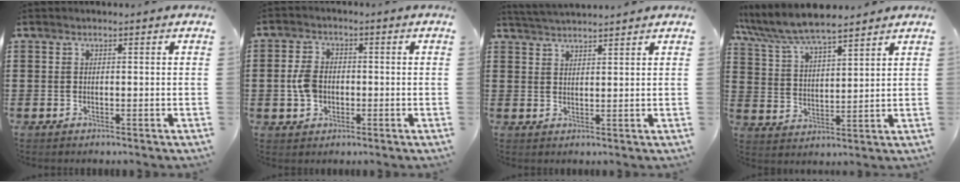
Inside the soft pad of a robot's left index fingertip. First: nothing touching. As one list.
[{"total": 4.7, "force": [-0.4, 3.4, 3.2], "torque": [-0.086, 0.002, -0.015]}, {"total": 2.7, "force": [2.7, -0.4, 0.1], "torque": [-0.010, -0.006, 0.051]}, {"total": 6.8, "force": [6.2, 0.8, 2.6], "torque": [-0.075, -0.028, 0.109]}]